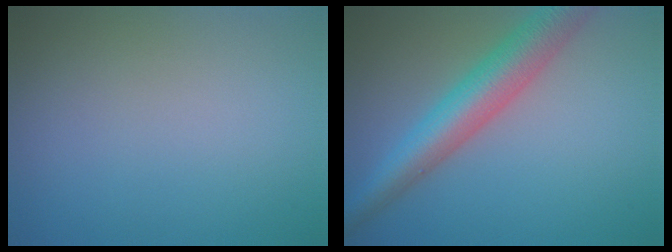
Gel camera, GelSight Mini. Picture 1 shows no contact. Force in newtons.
{"total": 6.3, "press": 6.3, "slide": 0.1}